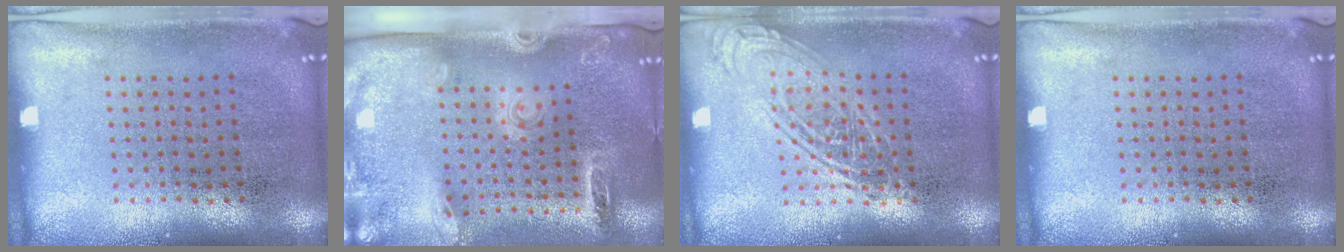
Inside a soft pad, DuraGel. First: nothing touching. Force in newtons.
{"total": 2.6, "press": 1.9, "slide": 1.8}
{"total": 2.6, "press": 2.6, "slide": 0.3}
{"total": 0.0}